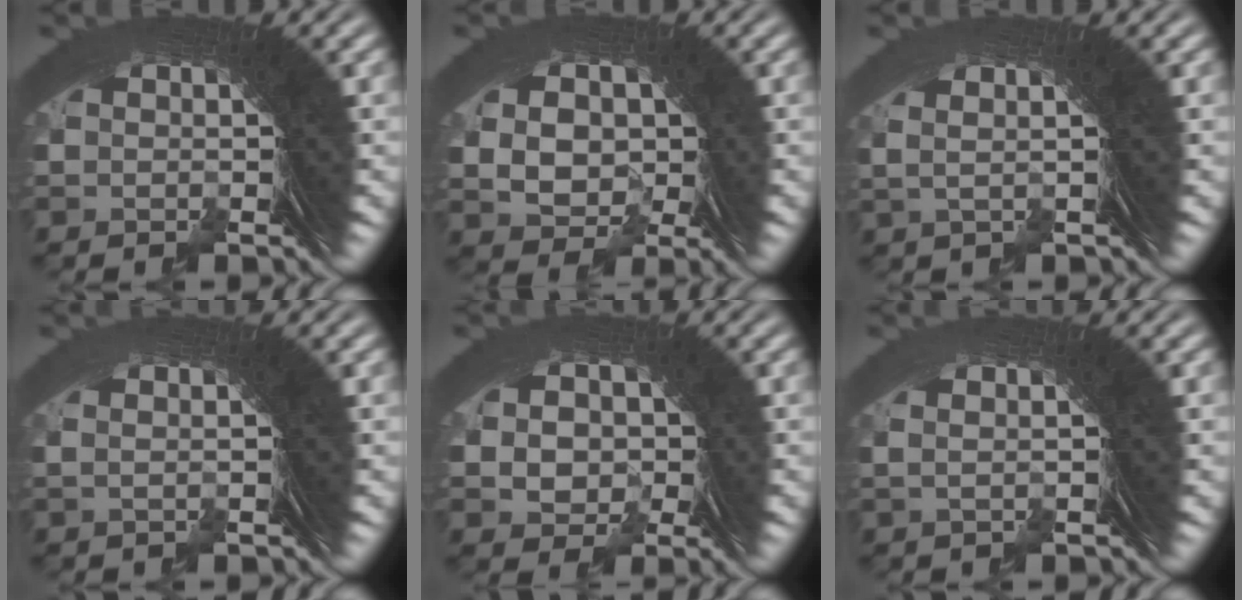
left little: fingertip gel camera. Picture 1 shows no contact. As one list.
[{"total": 6.9, "force": [0.3, 5.8, 3.7], "torque": [-0.082, -0.025, 0.014]}, {"total": 3.1, "force": [1.6, 0.7, 2.5], "torque": [-0.044, 0.008, 0.023]}, {"total": 1.4, "force": [0.7, -0.3, 1.2], "torque": [-0.016, 0.008, 0.011]}, {"total": 5.2, "force": [0.2, 4.6, 2.4], "torque": [-0.059, -0.018, 0.007]}, {"total": 2.0, "force": [1.0, 0.1, 1.7], "torque": [-0.027, 0.009, 0.015]}]